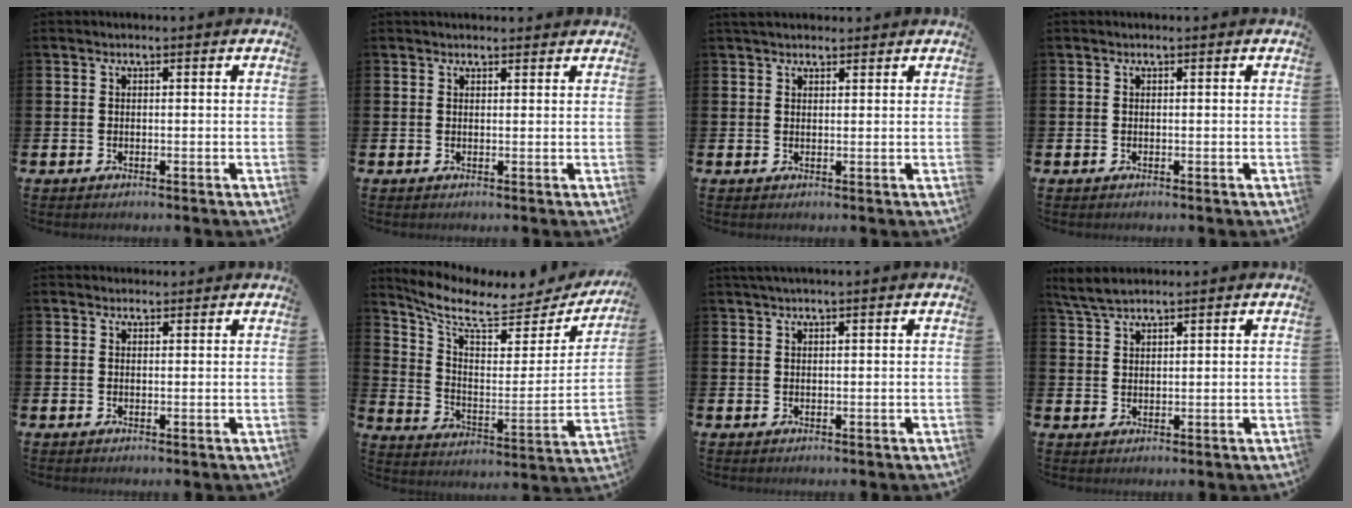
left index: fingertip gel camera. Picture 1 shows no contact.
{"total": 1.1, "force": [1.1, 0.4, 0.1], "torque": [0.011, 0.000, 0.018]}
{"total": 2.0, "force": [1.9, 0.7, 0.4], "torque": [-0.002, -0.001, 0.032]}
{"total": 0.0}
{"total": 1.0, "force": [0.9, 0.4, 0.0], "torque": [0.012, 0.001, 0.014]}
{"total": 8.4, "force": [6.9, 2.9, 3.8], "torque": [-0.094, -0.056, 0.112]}
{"total": 1.0, "force": [0.8, -0.2, 0.6], "torque": [-0.011, 0.002, 0.016]}
{"total": 3.6, "force": [3.3, 0.7, 1.3], "torque": [-0.039, -0.004, 0.062]}